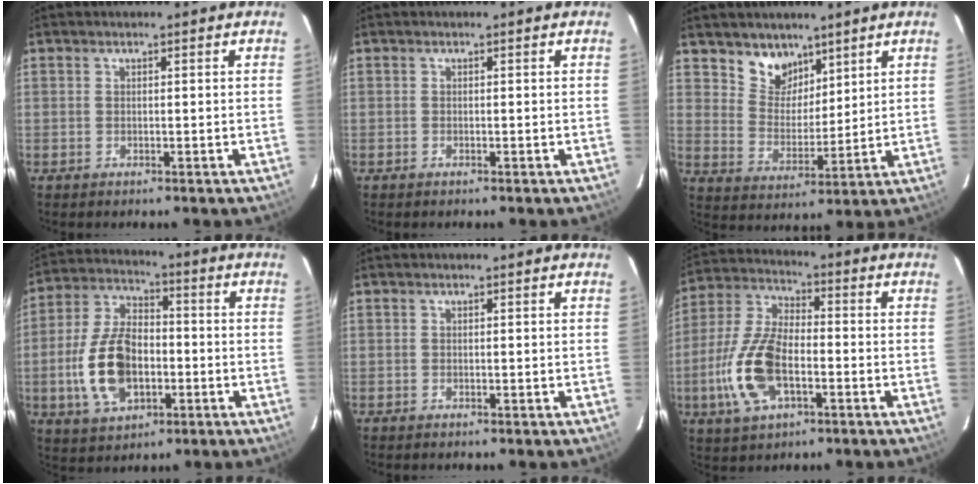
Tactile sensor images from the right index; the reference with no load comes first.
{"total": 0.0}
{"total": 8.0, "force": [5.8, 5.1, 1.9], "torque": [-0.030, 0.000, 0.113]}
{"total": 14.9, "force": [-3.5, 9.0, 11.4], "torque": [-0.235, 0.011, -0.053]}
{"total": 0.0}
{"total": 14.3, "force": [-4.5, 6.9, 11.7], "torque": [-0.259, 0.001, -0.085]}